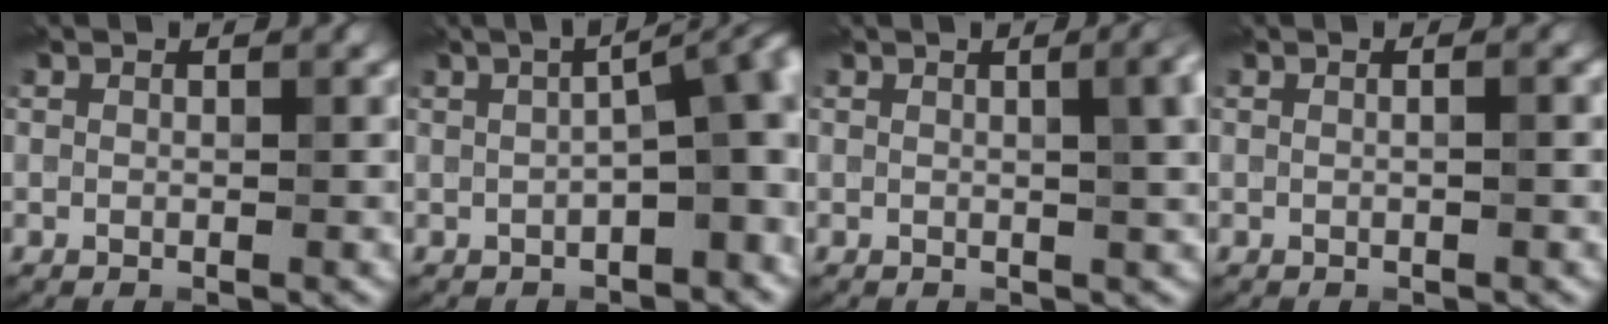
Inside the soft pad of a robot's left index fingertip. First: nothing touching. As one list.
[{"total": 6.8, "force": [-0.5, 1.9, 6.5], "torque": [-0.079, 0.017, -0.010]}, {"total": 5.3, "force": [1.0, 2.2, 4.7], "torque": [-0.025, 0.022, 0.010]}, {"total": 1.0, "force": [0.2, 0.3, 1.0], "torque": [-0.010, -0.003, -0.003]}]